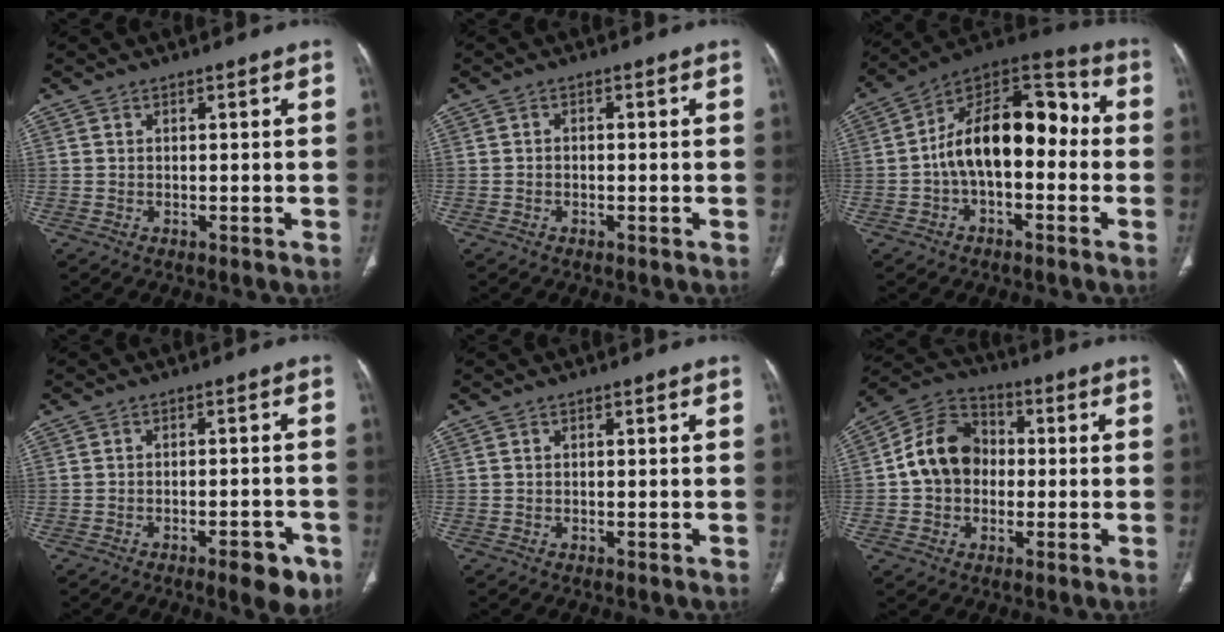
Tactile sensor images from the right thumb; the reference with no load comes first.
{"total": 0.8, "force": [-0.3, 0.6, 0.4], "torque": [-0.005, 0.003, -0.008]}
{"total": 17.8, "force": [-1.1, 10.0, 14.7], "torque": [-0.208, 0.055, -0.032]}
{"total": 6.5, "force": [-3.6, 2.3, 4.8], "torque": [-0.048, 0.013, -0.043]}
{"total": 0.0}
{"total": 12.3, "force": [-0.1, 9.9, 7.3], "torque": [-0.111, 0.034, -0.013]}